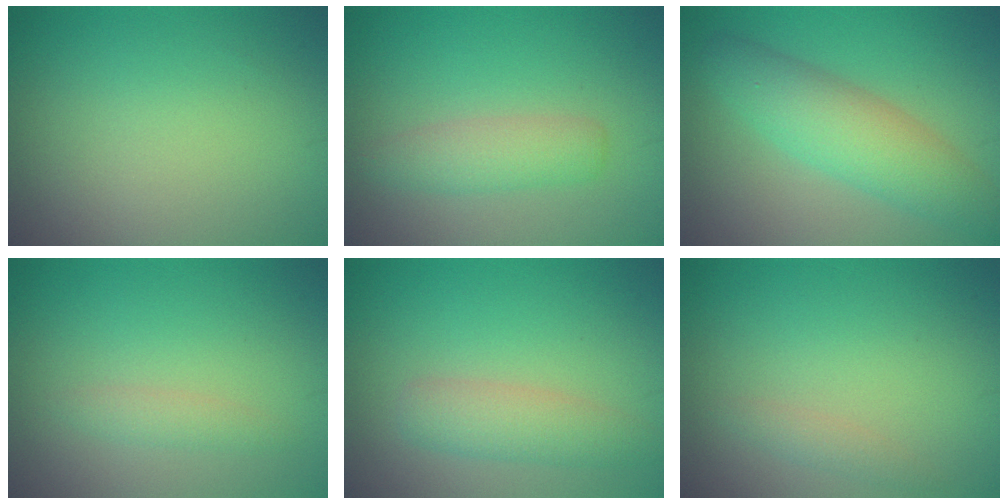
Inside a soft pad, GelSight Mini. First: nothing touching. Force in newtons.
{"total": 2.5, "press": 2.5, "slide": 0.0}
{"total": 5.3, "press": 5.3, "slide": 0.2}
{"total": 1.2, "press": 1.2, "slide": 0.0}
{"total": 3.0, "press": 3.0, "slide": 0.1}
{"total": 1.0, "press": 1.0, "slide": 0.0}